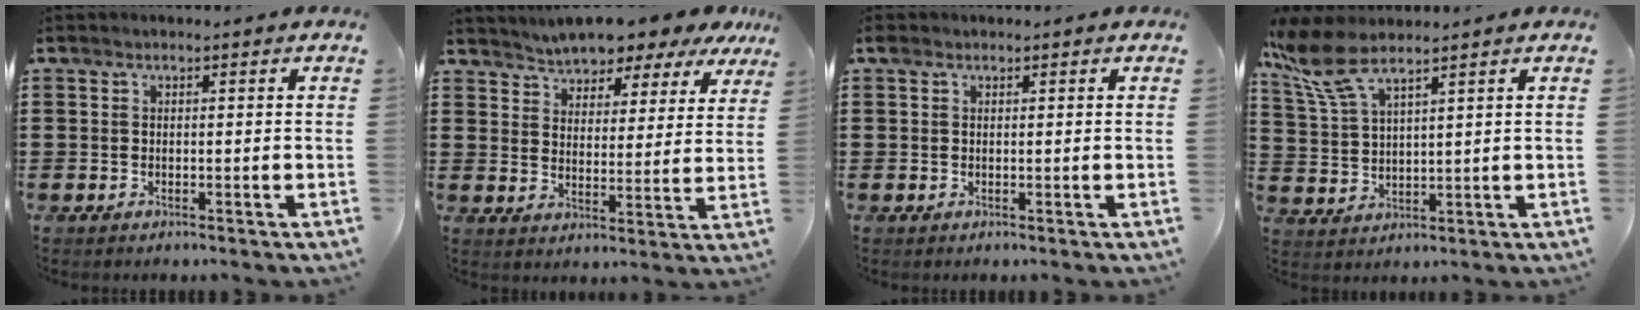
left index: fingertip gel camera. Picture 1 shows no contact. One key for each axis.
{"total": 5.3, "fx": 5.2, "fy": 0.6, "fz": 0.2, "tx": -0.036, "ty": -0.034, "tz": 0.090}
{"total": 0.6, "fx": 0.3, "fy": 0.6, "fz": 0.1, "tx": -0.006, "ty": 0.005, "tz": 0.006}
{"total": 7.1, "fx": 5.3, "fy": 1.7, "fz": 4.3, "tx": -0.117, "ty": -0.019, "tz": 0.094}